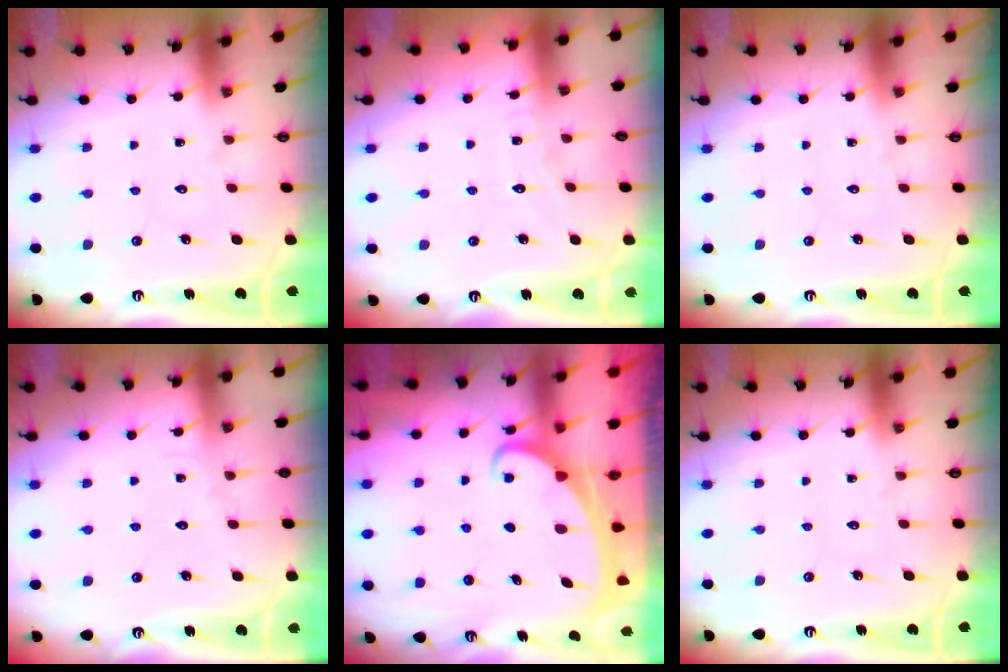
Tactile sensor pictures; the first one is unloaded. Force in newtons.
{"total": 3.9, "press": 3.8, "slide": 0.3}
{"total": 0.0}
{"total": 2.6, "press": 2.6, "slide": 0.2}
{"total": 2.2, "press": 2.2, "slide": 0.3}
{"total": 0.0}